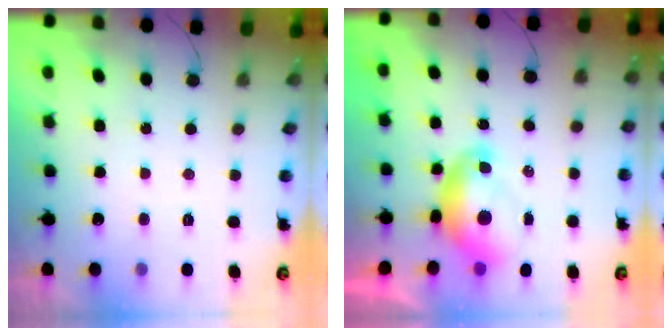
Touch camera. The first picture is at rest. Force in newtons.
{"total": 8.9, "press": 8.8, "slide": 1.0}